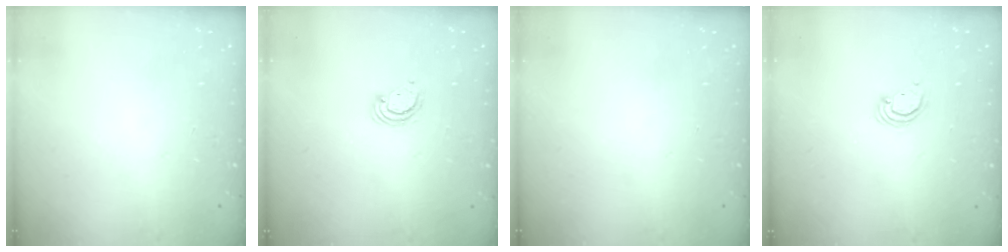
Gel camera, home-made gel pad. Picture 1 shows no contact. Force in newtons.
{"total": 2.9, "press": 2.9, "slide": 0.3}
{"total": 0.0}
{"total": 2.7, "press": 2.7, "slide": 0.2}